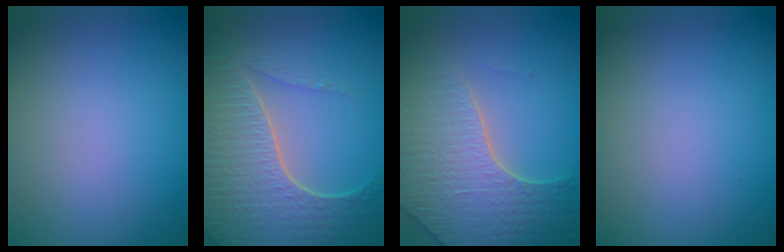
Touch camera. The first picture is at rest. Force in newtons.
{"total": 7.4, "press": 5.5, "slide": 5.0}
{"total": 6.4, "press": 5.2, "slide": 3.7}
{"total": 0.0}